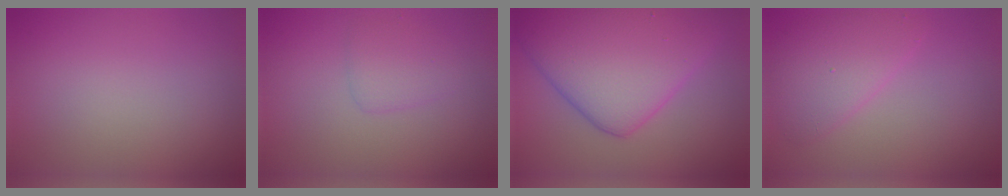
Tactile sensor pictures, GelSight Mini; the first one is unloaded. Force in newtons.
{"total": 1.9, "press": 1.9, "slide": 0.1}
{"total": 9.9, "press": 9.9, "slide": 0.3}
{"total": 3.4, "press": 3.4, "slide": 0.1}